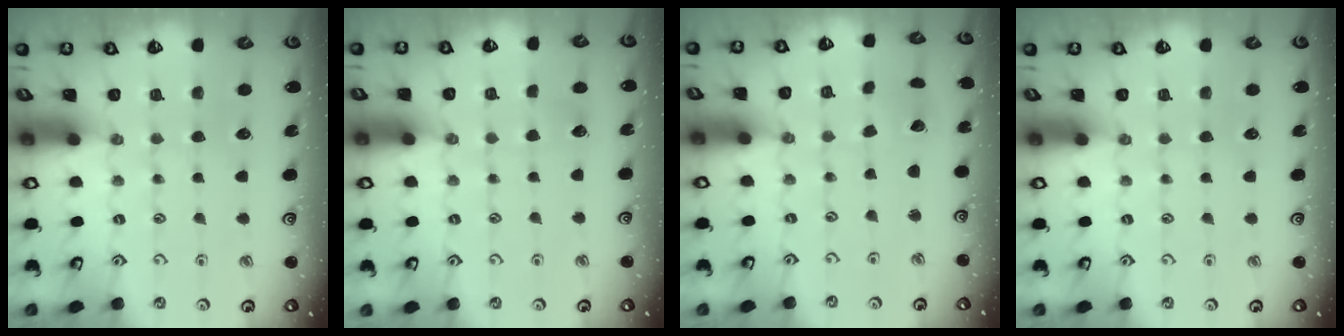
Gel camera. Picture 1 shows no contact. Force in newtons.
{"total": 1.8, "press": 1.8, "slide": 0.2}
{"total": 2.0, "press": 2.0, "slide": 0.1}
{"total": 0.0}